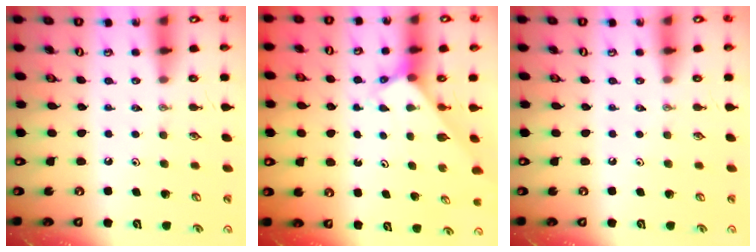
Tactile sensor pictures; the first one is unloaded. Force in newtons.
{"total": 2.7, "press": 2.7, "slide": 0.1}
{"total": 0.0}